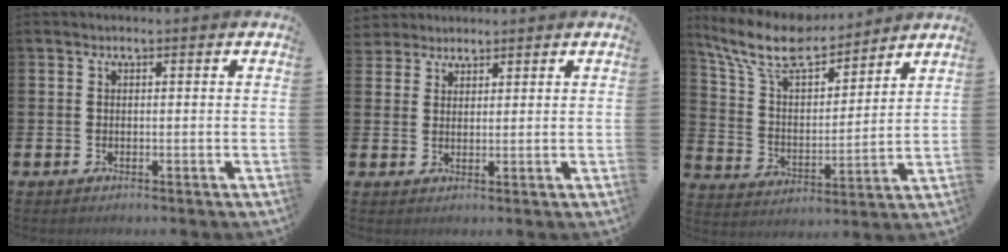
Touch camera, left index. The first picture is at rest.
{"total": 3.3, "force": [3.0, 1.1, -0.4], "torque": [0.006, -0.012, 0.057]}
{"total": 10.8, "force": [9.4, 2.9, 4.5], "torque": [-0.133, -0.047, 0.169]}